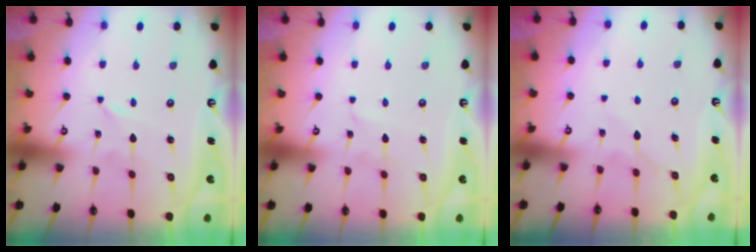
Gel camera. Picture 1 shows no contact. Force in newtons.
{"total": 1.4, "press": 1.4, "slide": 0.1}
{"total": 6.3, "press": 6.3, "slide": 0.9}